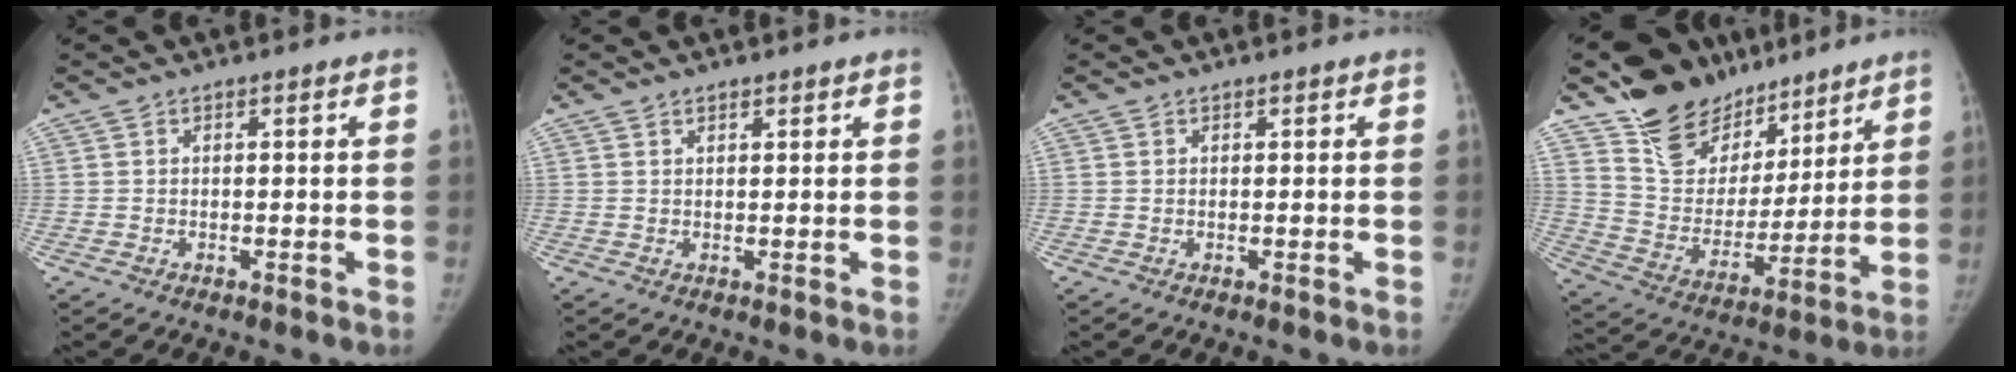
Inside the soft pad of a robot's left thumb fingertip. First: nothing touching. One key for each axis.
{"total": 1.1, "fx": 0.9, "fy": 0.4, "fz": 0.4, "tx": -0.002, "ty": -0.005, "tz": 0.013}
{"total": 0.0}
{"total": 19.8, "fx": 14.8, "fy": 11.5, "fz": 6.2, "tx": -0.051, "ty": -0.090, "tz": 0.258}